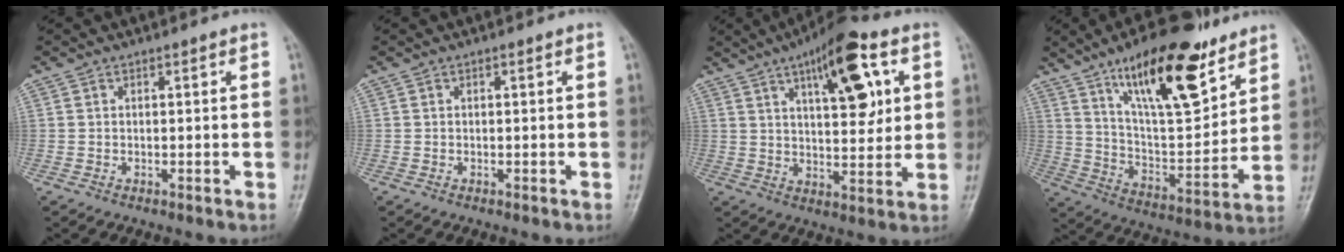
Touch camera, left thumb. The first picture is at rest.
{"total": 0.0}
{"total": 15.0, "force": [6.1, 5.6, 12.6], "torque": [-0.161, -0.013, 0.088]}
{"total": 21.7, "force": [13.2, 7.5, 15.4], "torque": [-0.213, -0.066, 0.230]}